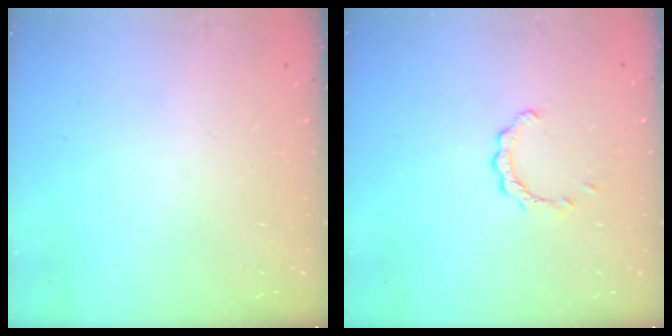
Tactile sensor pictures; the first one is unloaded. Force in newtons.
{"total": 2.9, "press": 2.9, "slide": 0.3}